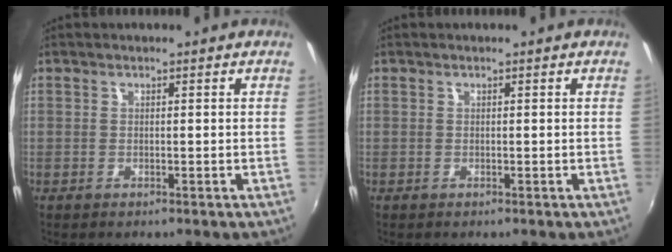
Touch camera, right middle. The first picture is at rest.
{"total": 0.0}